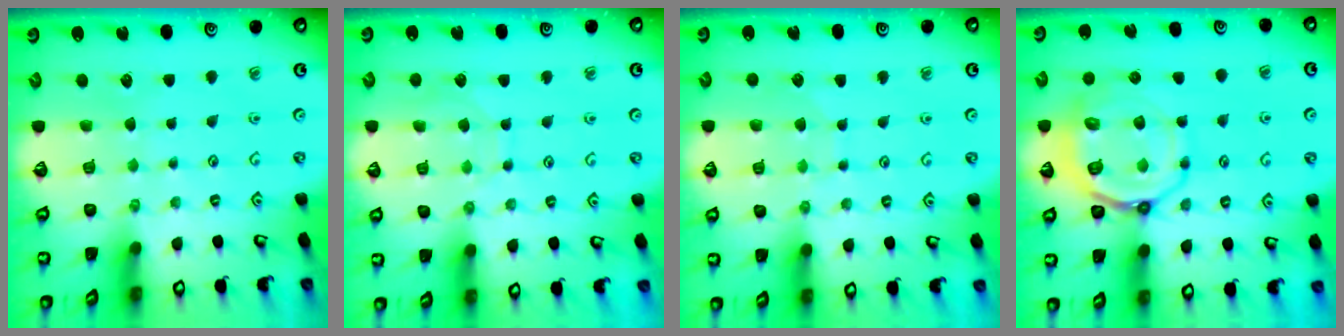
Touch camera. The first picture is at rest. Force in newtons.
{"total": 7.8, "press": 7.7, "slide": 0.6}
{"total": 5.6, "press": 5.6, "slide": 0.3}
{"total": 13.3, "press": 13.0, "slide": 2.9}